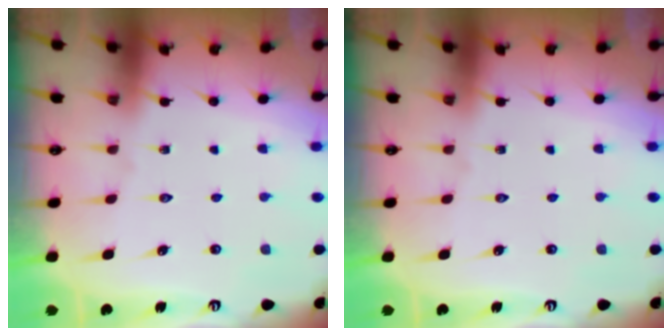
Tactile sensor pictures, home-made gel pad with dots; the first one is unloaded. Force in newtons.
{"total": 0.0}